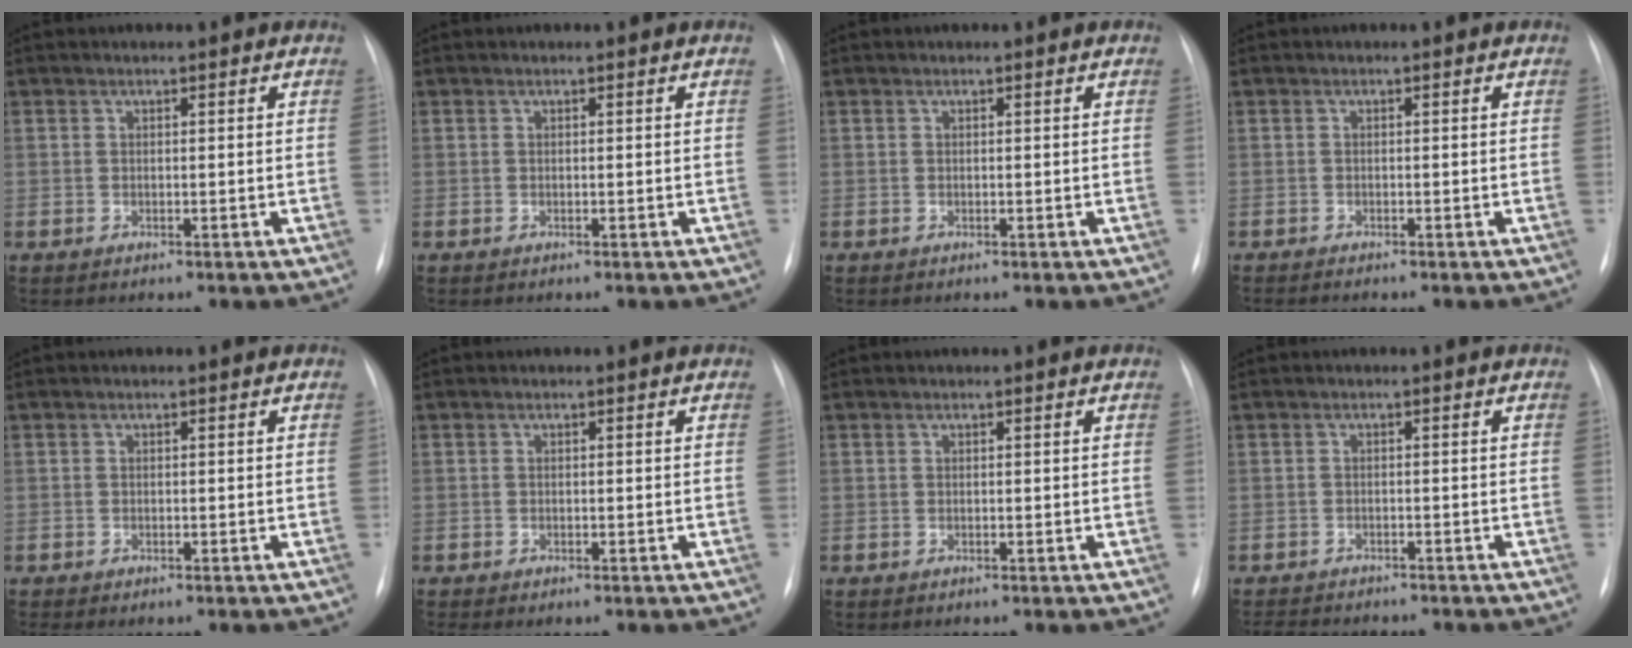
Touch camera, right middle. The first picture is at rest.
{"total": 0.0}
{"total": 0.0}
{"total": 1.6, "force": [-1.3, 0.0, 0.8], "torque": [-0.011, -0.005, -0.015]}
{"total": 1.4, "force": [-1.1, 0.6, 0.7], "torque": [-0.007, -0.001, -0.012]}
{"total": 1.1, "force": [-0.8, 0.5, 0.6], "torque": [-0.006, 0.000, -0.010]}
{"total": 0.0}
{"total": 8.0, "force": [-7.2, 1.9, 2.8], "torque": [-0.040, -0.004, -0.101]}